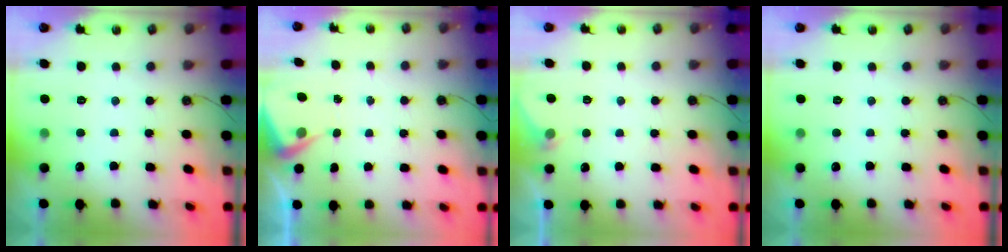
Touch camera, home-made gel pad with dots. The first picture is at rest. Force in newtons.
{"total": 4.3, "press": 4.3, "slide": 0.6}
{"total": 2.7, "press": 2.7, "slide": 0.4}
{"total": 0.0}